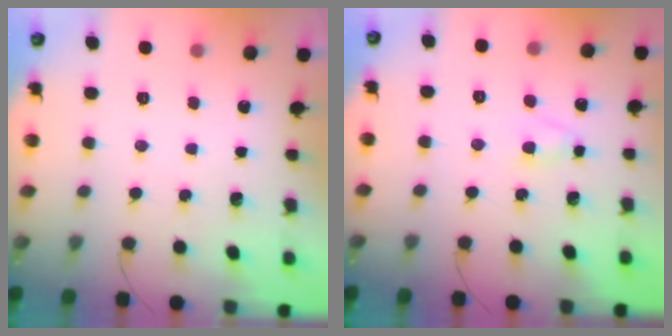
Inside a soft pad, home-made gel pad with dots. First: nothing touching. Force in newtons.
{"total": 2.7, "press": 2.6, "slide": 0.9}